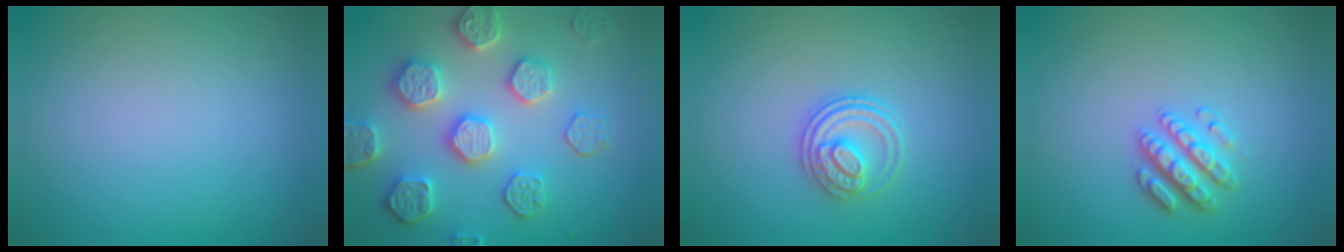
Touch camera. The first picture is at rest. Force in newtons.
{"total": 6.1, "press": 5.3, "slide": 3.0}
{"total": 3.0, "press": 2.6, "slide": 1.5}
{"total": 2.6, "press": 2.6, "slide": 0.5}